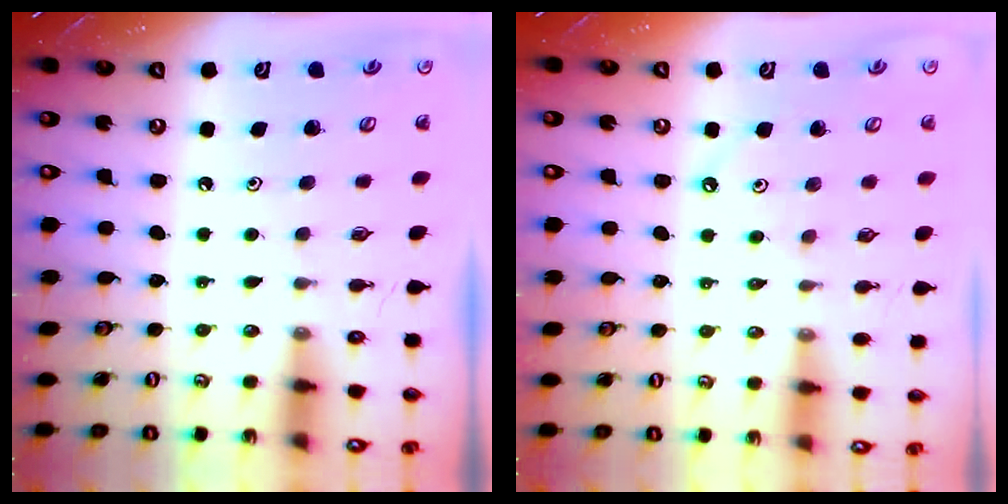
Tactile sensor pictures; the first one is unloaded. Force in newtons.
{"total": 1.1, "press": 1.1, "slide": 0.3}